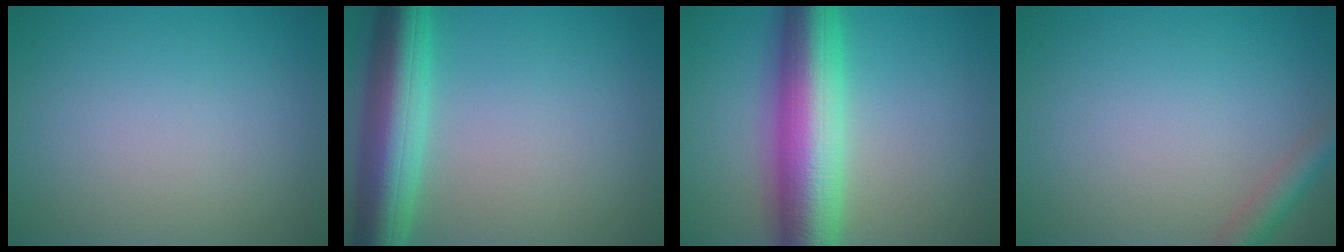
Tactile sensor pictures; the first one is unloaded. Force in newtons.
{"total": 7.7, "press": 7.7, "slide": 0.3}
{"total": 10.7, "press": 10.7, "slide": 0.1}
{"total": 2.4, "press": 2.4, "slide": 0.2}